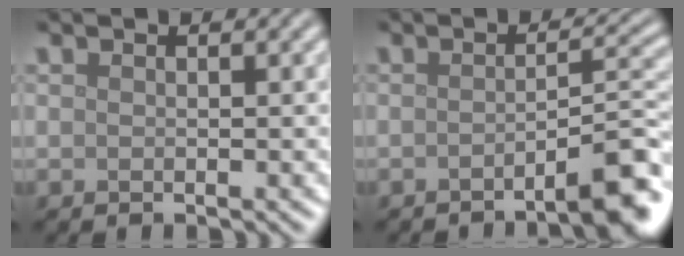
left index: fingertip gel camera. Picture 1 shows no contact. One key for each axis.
{"total": 4.9, "fx": -2.7, "fy": 0.8, "fz": 4.0, "tx": -0.043, "ty": 0.016, "tz": -0.046}